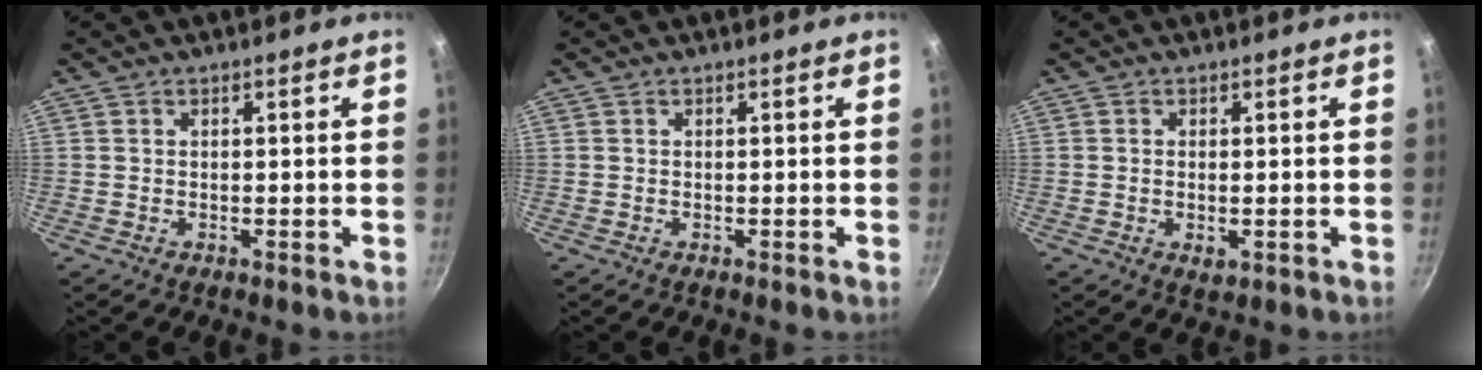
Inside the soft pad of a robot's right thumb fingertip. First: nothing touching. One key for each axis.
{"total": 0.0}
{"total": 2.1, "fx": -0.3, "fy": 1.1, "fz": 1.8, "tx": -0.030, "ty": -0.006, "tz": -0.003}